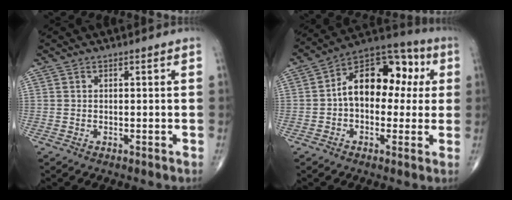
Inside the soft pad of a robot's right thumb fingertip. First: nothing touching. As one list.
[{"total": 15.6, "force": [1.6, 10.1, 11.8], "torque": [-0.136, 0.044, 0.011]}]